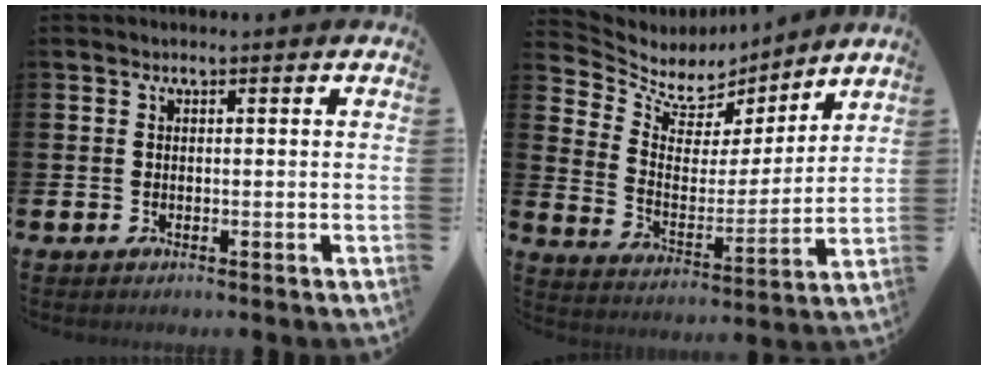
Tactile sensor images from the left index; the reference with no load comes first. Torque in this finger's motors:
{"motor_torque": [-0.36, -0.57, -0.03, -0.01]}